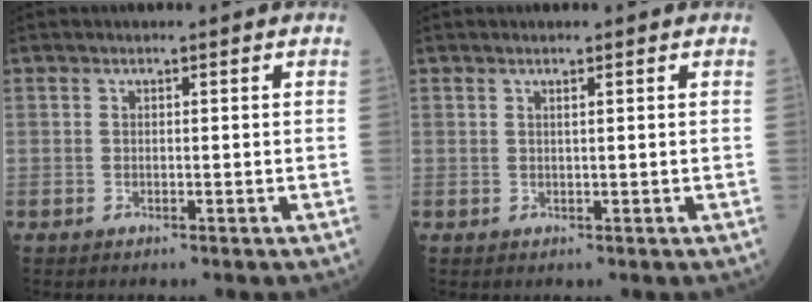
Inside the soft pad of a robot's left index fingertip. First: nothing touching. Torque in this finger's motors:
{"motor_torque": [-0.04, 0.13, -0.11, -0.02]}